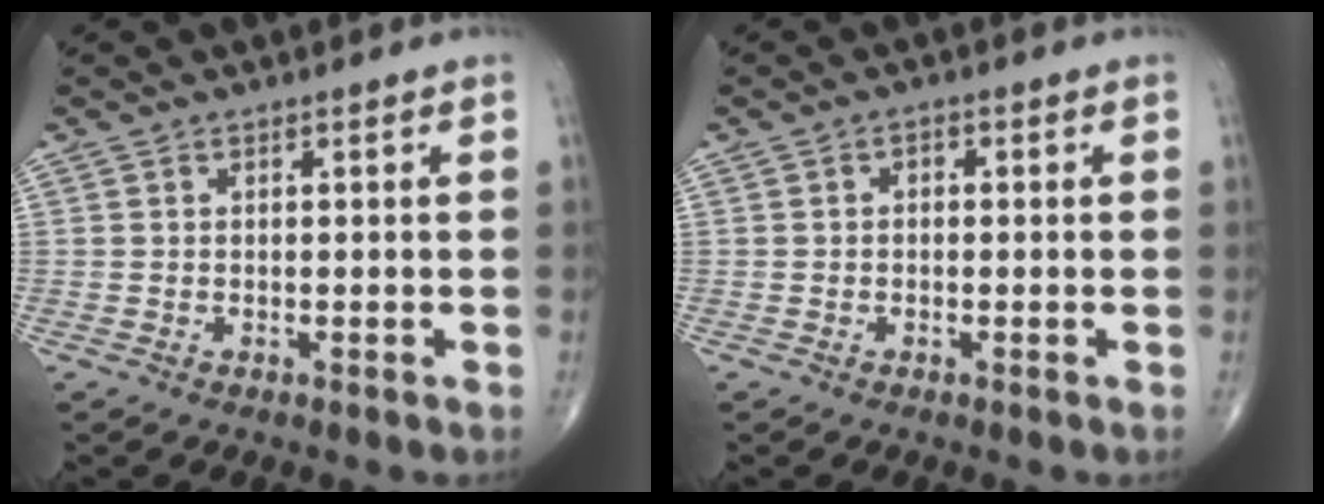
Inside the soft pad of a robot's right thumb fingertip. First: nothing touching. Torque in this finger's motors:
{"motor_torque": [-0.53, -0.12, 0.03, 0.03, -0.02]}